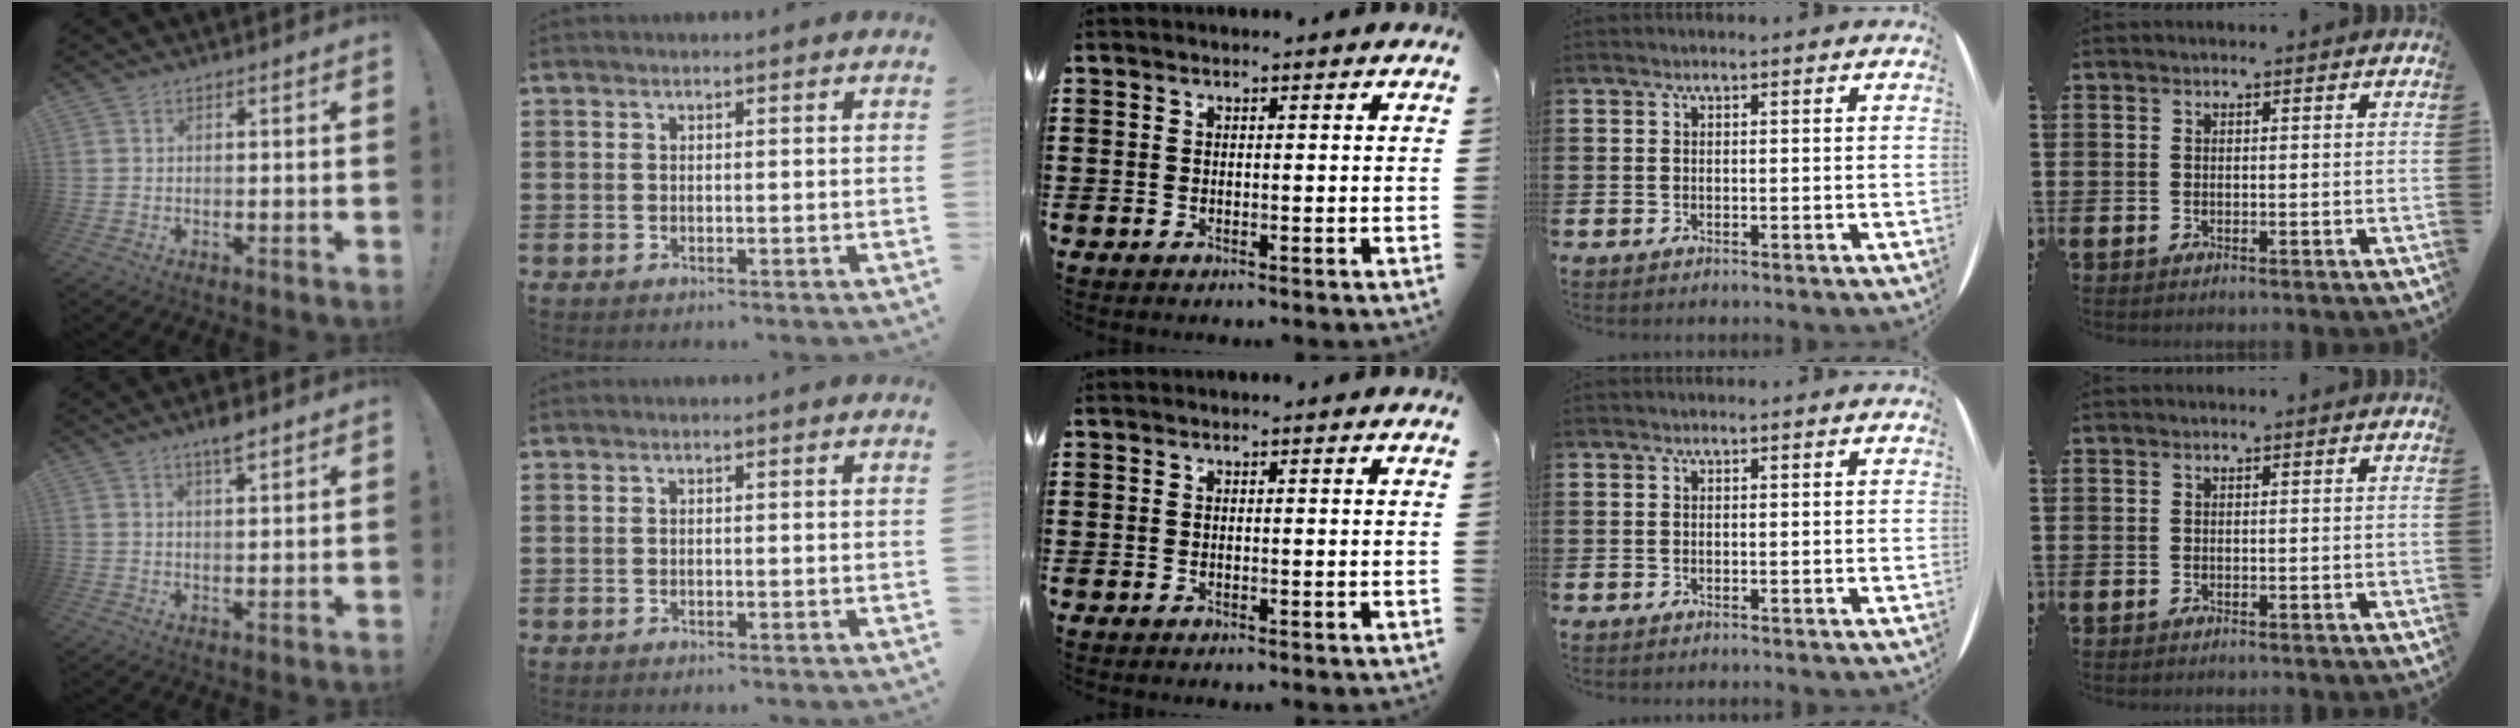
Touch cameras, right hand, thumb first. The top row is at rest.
{"thumb": {"total": 4.2, "force": [3.0, 0.6, 2.9], "torque": [-0.040, -0.017, 0.046]}}